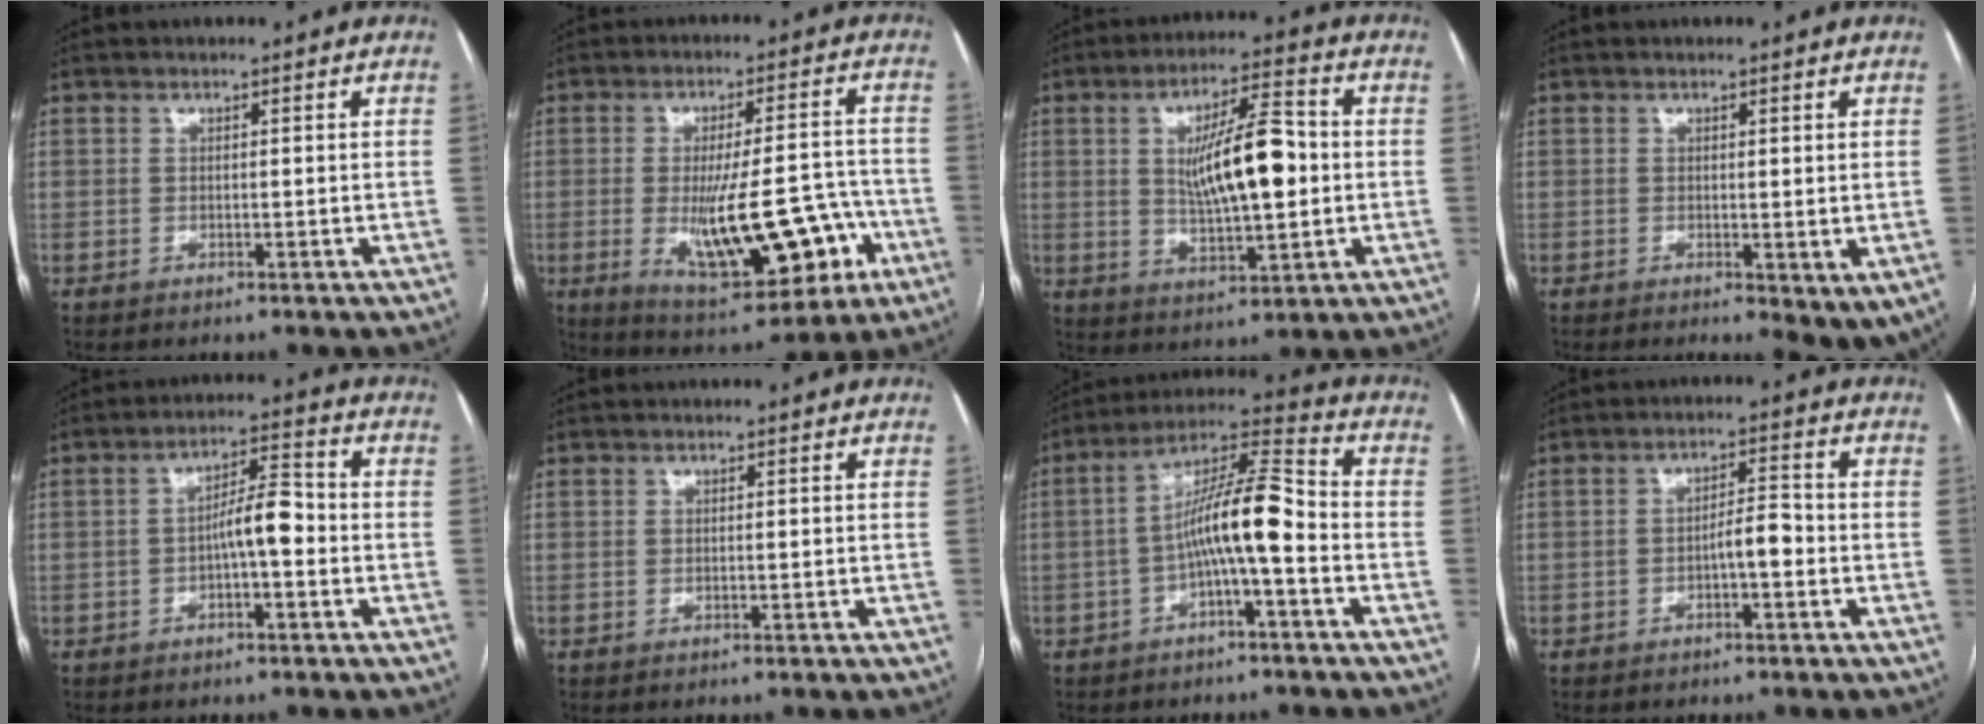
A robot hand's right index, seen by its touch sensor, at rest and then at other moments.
{"total": 16.7, "force": [-4.7, 5.2, 15.2], "torque": [-0.236, 0.005, -0.054]}
{"total": 12.2, "force": [0.8, 3.1, 11.8], "torque": [-0.203, 0.012, 0.016]}
{"total": 5.0, "force": [-1.2, 1.7, 4.5], "torque": [-0.052, -0.014, -0.011]}
{"total": 6.0, "force": [-1.2, 1.5, 5.7], "torque": [-0.093, 0.021, -0.020]}
{"total": 0.0}
{"total": 10.5, "force": [-2.4, 1.2, 10.2], "torque": [-0.180, 0.034, -0.045]}
{"total": 3.7, "force": [-1.3, 0.9, 3.4], "torque": [-0.052, 0.011, -0.021]}